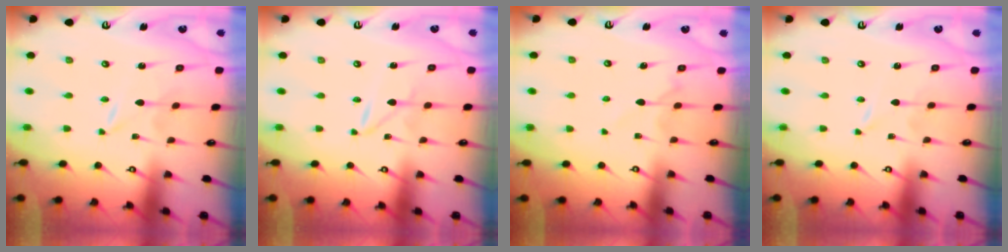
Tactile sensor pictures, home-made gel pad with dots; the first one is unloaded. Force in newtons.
{"total": 2.0, "press": 2.0, "slide": 0.2}
{"total": 5.5, "press": 5.4, "slide": 0.8}
{"total": 0.0}